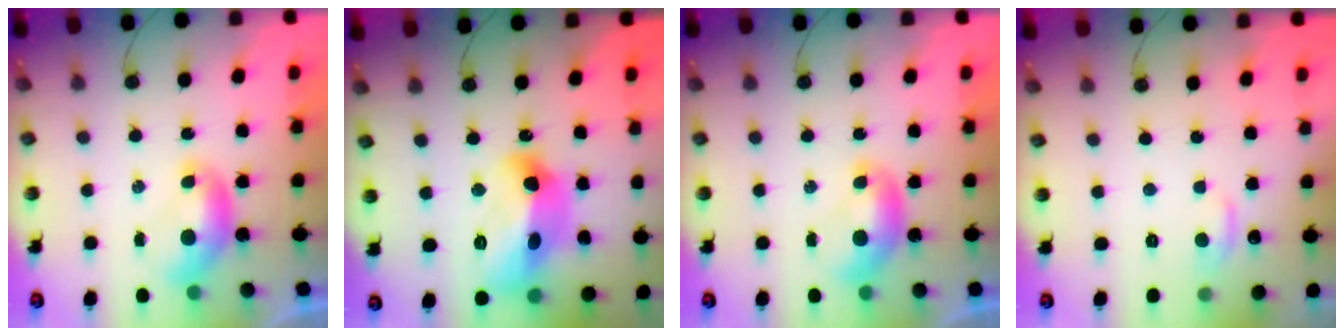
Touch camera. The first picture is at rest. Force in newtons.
{"total": 13.6, "press": 13.6, "slide": 1.0}
{"total": 0.0}
{"total": 0.9, "press": 0.8, "slide": 0.5}